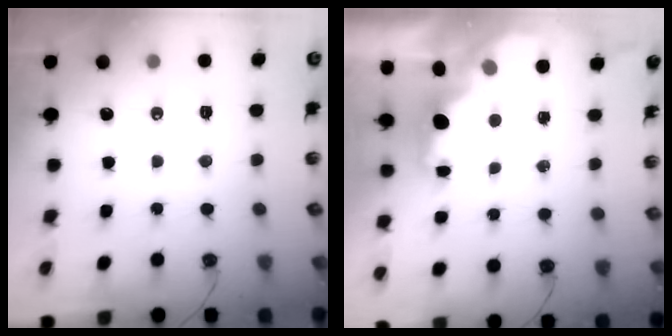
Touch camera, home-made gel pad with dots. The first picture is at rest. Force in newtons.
{"total": 2.0, "press": 1.8, "slide": 0.7}